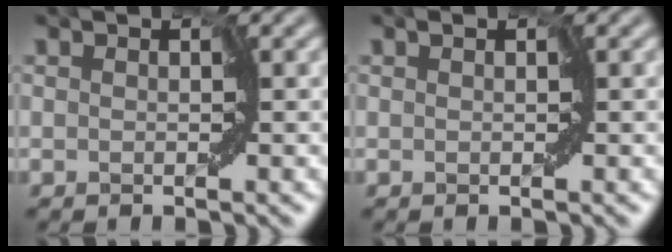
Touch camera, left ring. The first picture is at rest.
{"total": 0.0}